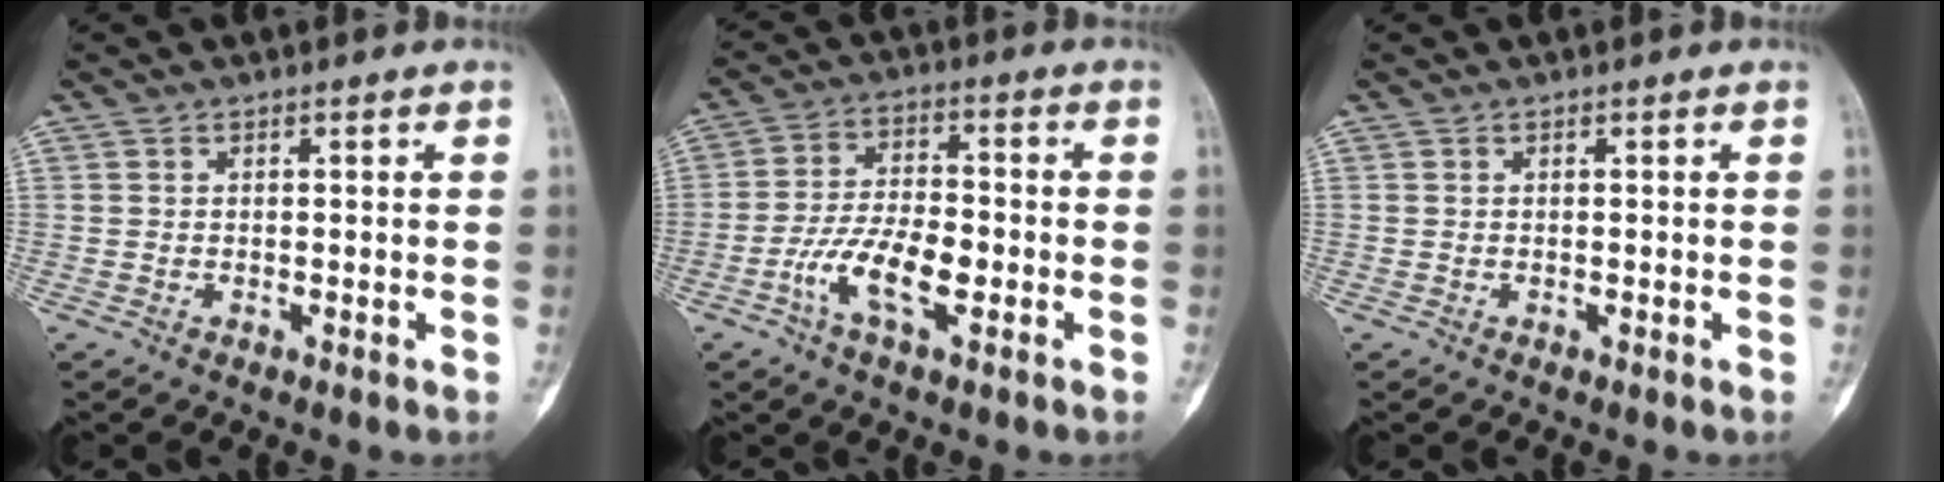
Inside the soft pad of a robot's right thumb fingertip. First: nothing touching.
{"total": 9.8, "force": [-3.6, 4.2, 8.1], "torque": [-0.157, 0.019, -0.069]}
{"total": 0.0}